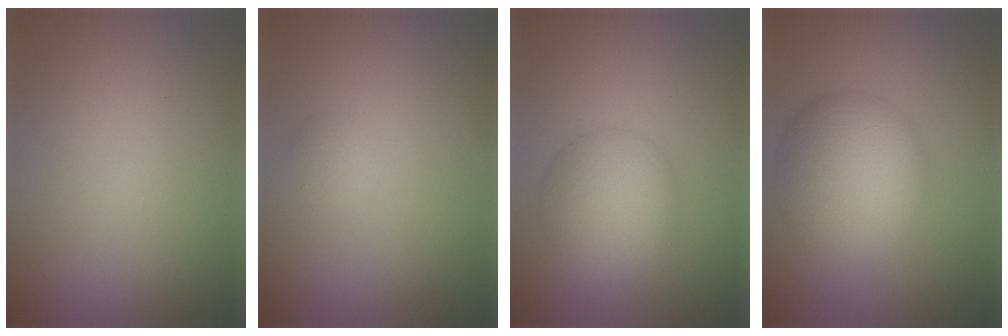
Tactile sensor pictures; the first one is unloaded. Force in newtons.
{"total": 1.1, "press": 1.1, "slide": 0.1}
{"total": 6.1, "press": 6.1, "slide": 0.2}
{"total": 9.0, "press": 9.0, "slide": 0.6}